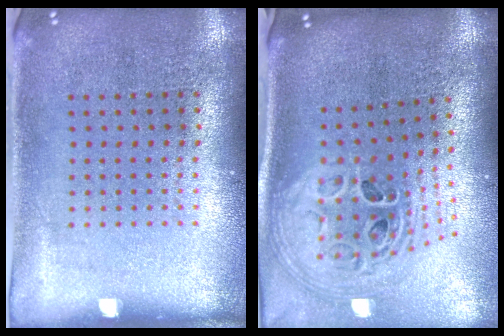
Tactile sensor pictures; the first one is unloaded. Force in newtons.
{"total": 2.9, "press": 2.0, "slide": 2.1}